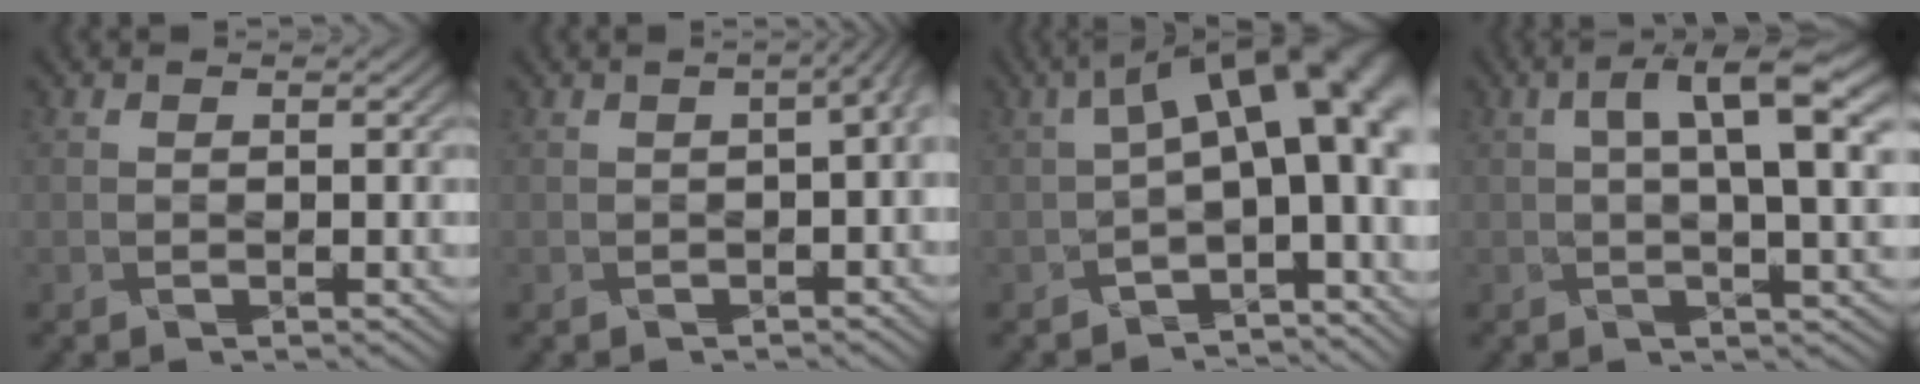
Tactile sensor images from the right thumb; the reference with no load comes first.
{"total": 3.9, "force": [-0.1, 1.6, 3.5], "torque": [-0.037, -0.004, 0.010]}
{"total": 14.2, "force": [0.6, 6.8, 12.5], "torque": [-0.170, -0.005, 0.025]}
{"total": 8.4, "force": [2.0, 2.2, 7.8], "torque": [-0.122, 0.012, 0.031]}